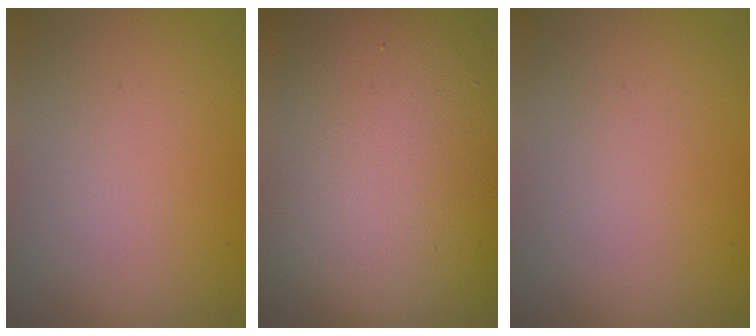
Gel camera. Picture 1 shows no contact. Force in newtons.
{"total": 19.0, "press": 18.9, "slide": 1.1}
{"total": 0.0}